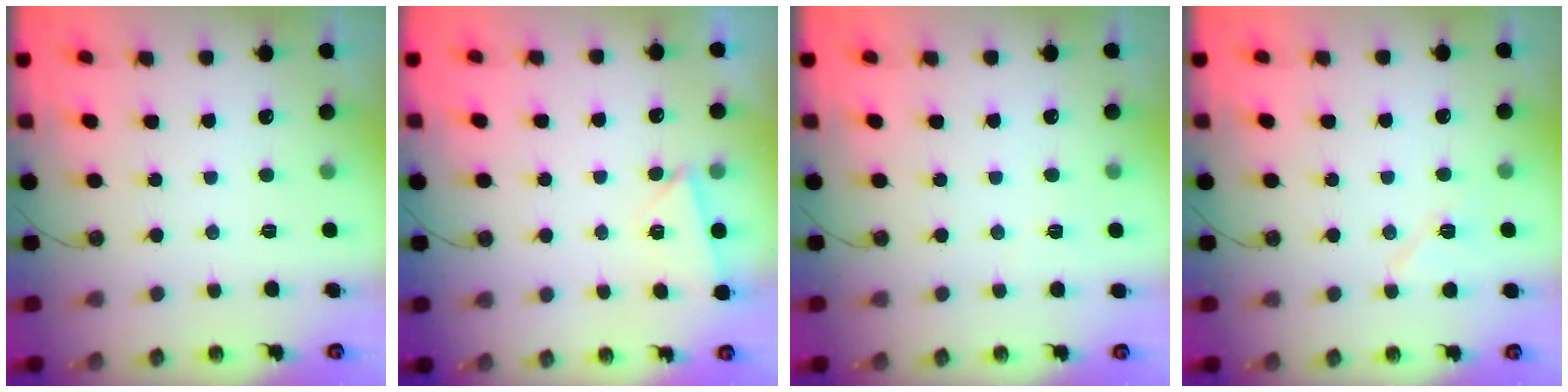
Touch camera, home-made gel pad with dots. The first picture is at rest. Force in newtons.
{"total": 3.7, "press": 3.4, "slide": 1.4}
{"total": 2.3, "press": 1.3, "slide": 1.9}
{"total": 6.8, "press": 6.6, "slide": 1.7}